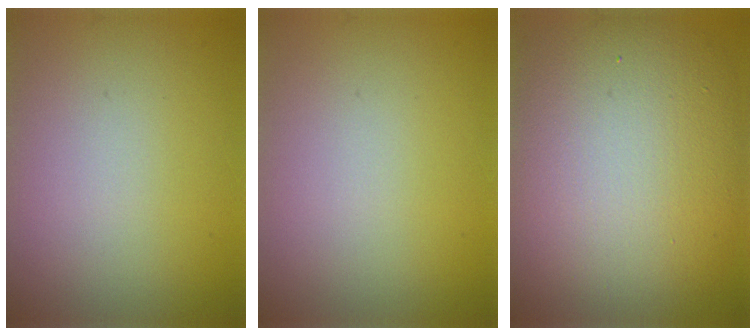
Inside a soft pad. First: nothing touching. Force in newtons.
{"total": 0.0}
{"total": 13.7, "press": 13.7, "slide": 0.8}